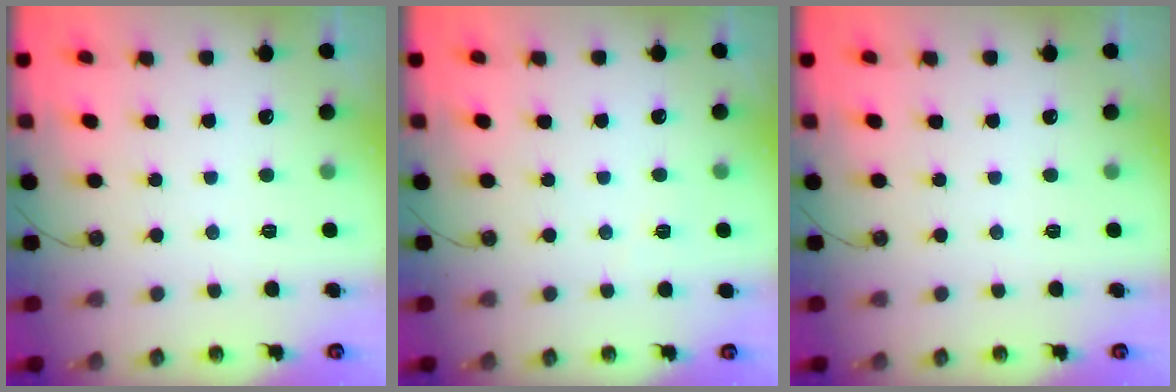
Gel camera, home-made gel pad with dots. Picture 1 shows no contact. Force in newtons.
{"total": 2.9, "press": 2.1, "slide": 2.1}
{"total": 0.0}